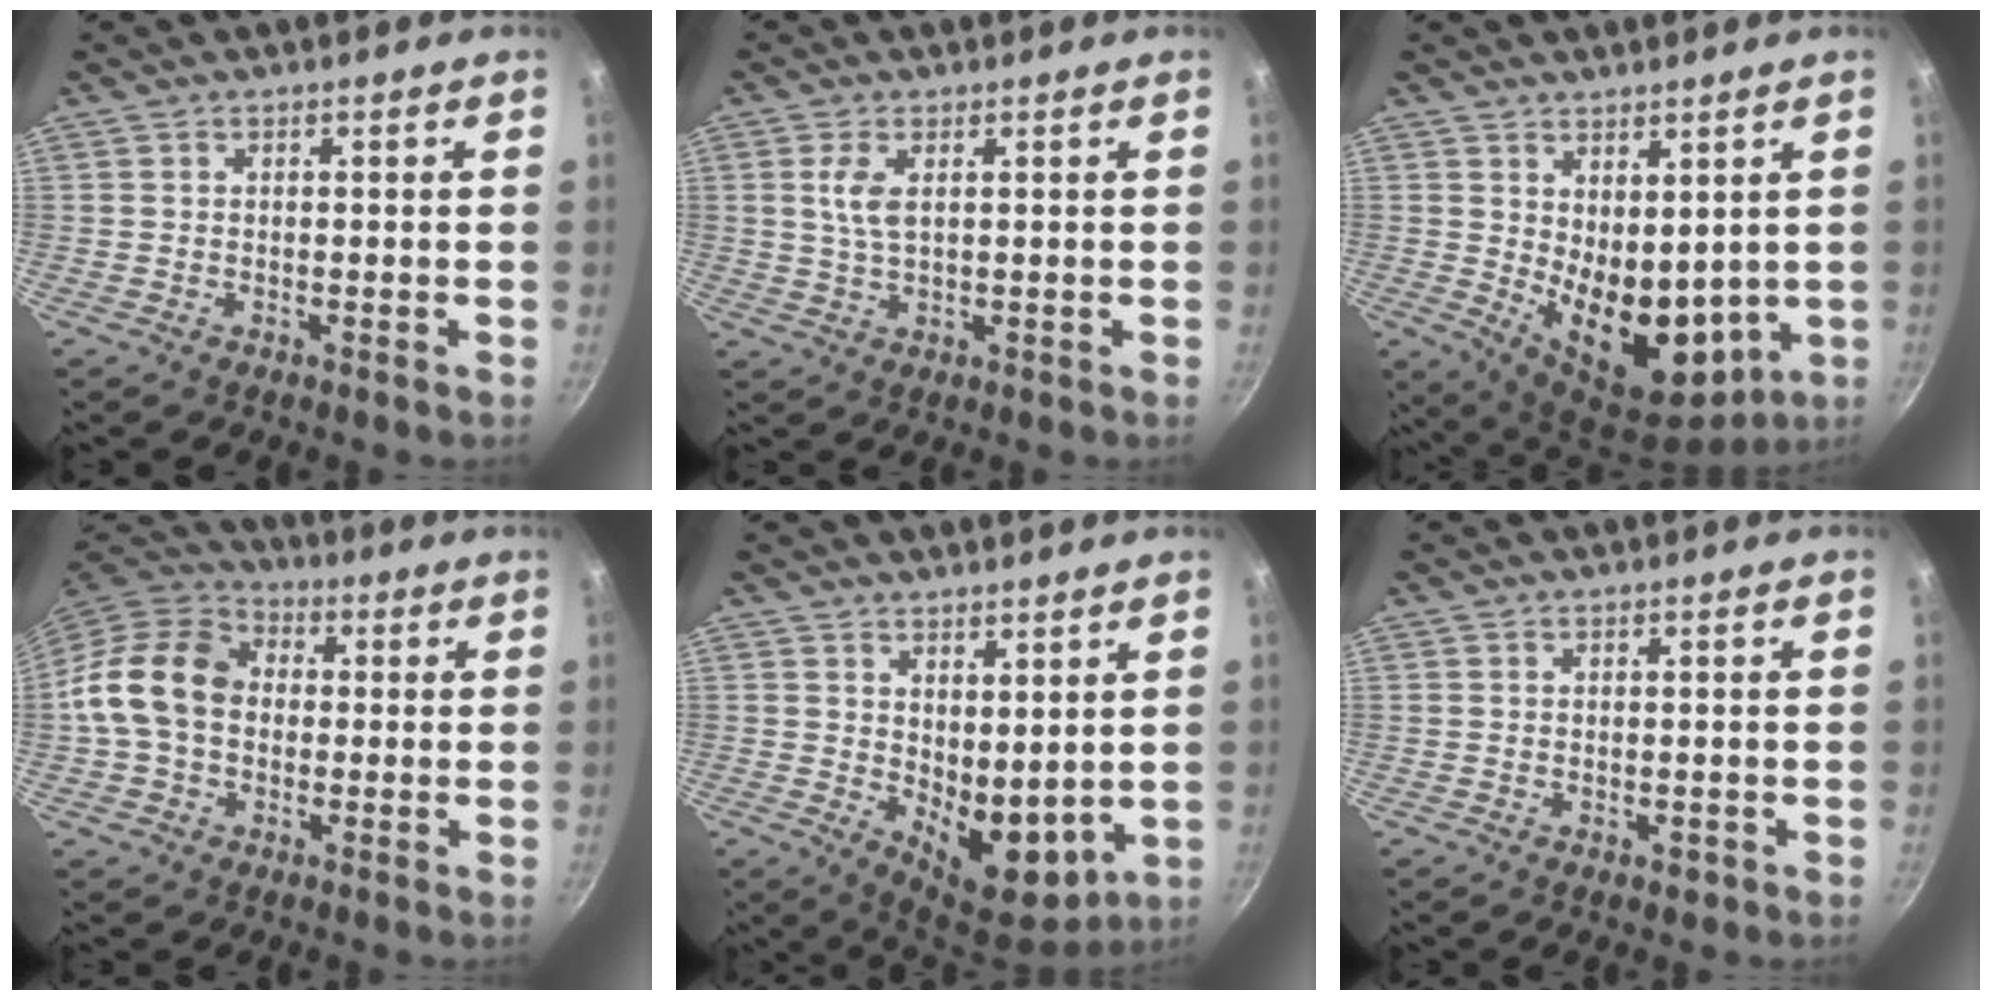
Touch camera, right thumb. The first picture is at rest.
{"total": 4.1, "force": [1.2, 1.8, 3.5], "torque": [-0.072, -0.005, 0.026]}
{"total": 13.3, "force": [1.9, 8.1, 10.4], "torque": [-0.129, -0.047, 0.054]}
{"total": 14.3, "force": [-0.1, 10.9, 9.2], "torque": [-0.142, 0.030, -0.020]}
{"total": 9.8, "force": [2.2, 5.4, 7.9], "torque": [-0.085, -0.040, 0.047]}
{"total": 1.3, "force": [-0.5, 0.7, 0.9], "torque": [-0.013, 0.001, -0.008]}